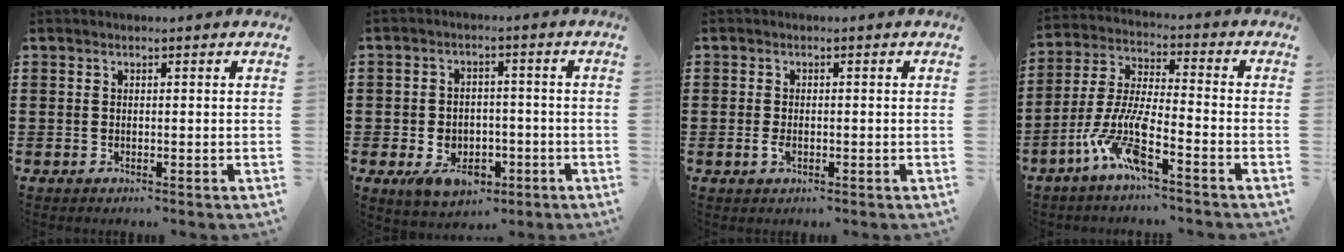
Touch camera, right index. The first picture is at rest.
{"total": 5.6, "force": [-2.6, 3.9, 3.0], "torque": [-0.052, 0.006, -0.046]}
{"total": 1.5, "force": [-0.5, 0.8, 1.2], "torque": [-0.033, -0.007, -0.009]}
{"total": 9.0, "force": [-5.8, 1.3, 6.7], "torque": [-0.170, -0.015, -0.117]}